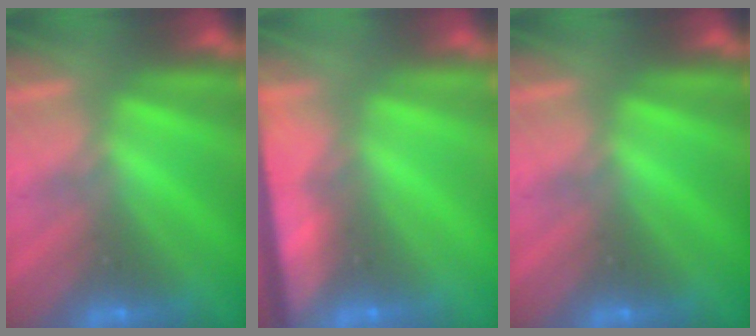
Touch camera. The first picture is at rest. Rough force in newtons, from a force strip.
{"total": 7.5}
{"total": 0.0}